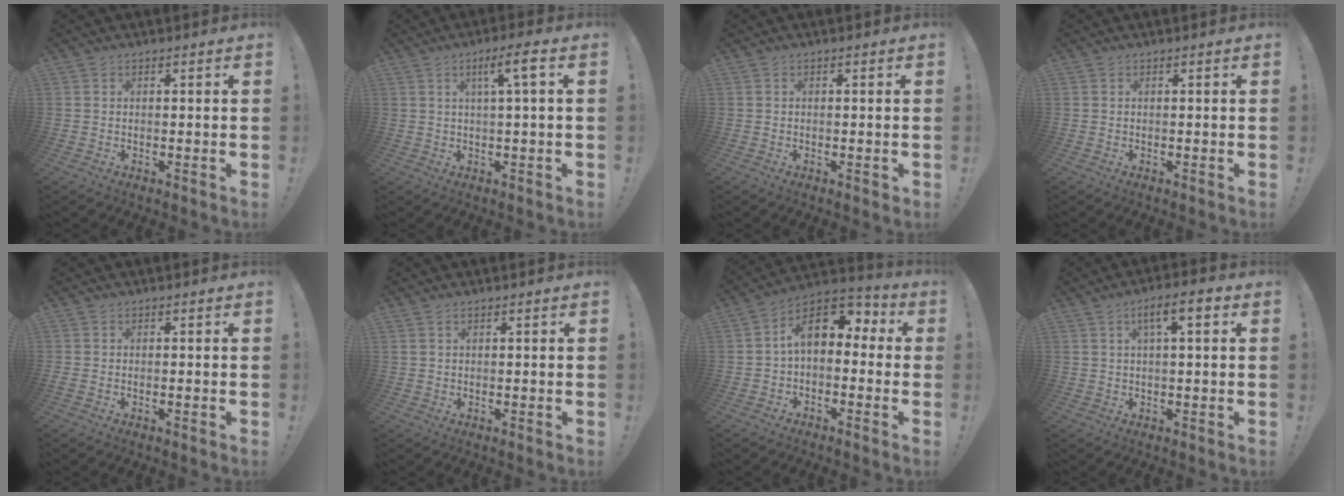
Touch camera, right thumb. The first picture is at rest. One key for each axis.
{"total": 6.2, "fx": 1.9, "fy": 0.3, "fz": 5.9, "tx": -0.097, "ty": 0.001, "tz": 0.021}
{"total": 0.9, "fx": 0.1, "fy": 0.6, "fz": 0.6, "tx": -0.011, "ty": 0.003, "tz": 0.002}
{"total": 0.0}
{"total": 0.5, "fx": -0.3, "fy": 0.0, "fz": 0.4, "tx": -0.007, "ty": 0.000, "tz": -0.004}
{"total": 0.9, "fx": 0.5, "fy": 0.4, "fz": 0.6, "tx": -0.013, "ty": 0.002, "tz": 0.009}
{"total": 11.7, "fx": 2.6, "fy": 7.0, "fz": 9.0, "tx": -0.134, "ty": 0.005, "tz": 0.052}
{"total": 6.6, "fx": 1.9, "fy": 1.6, "fz": 6.1, "tx": -0.098, "ty": 0.003, "tz": 0.025}